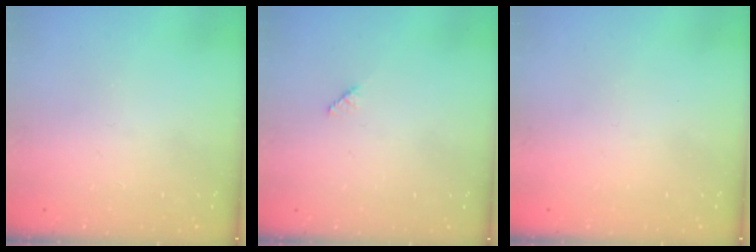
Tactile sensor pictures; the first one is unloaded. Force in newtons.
{"total": 1.9, "press": 1.9, "slide": 0.3}
{"total": 0.9, "press": 0.8, "slide": 0.3}